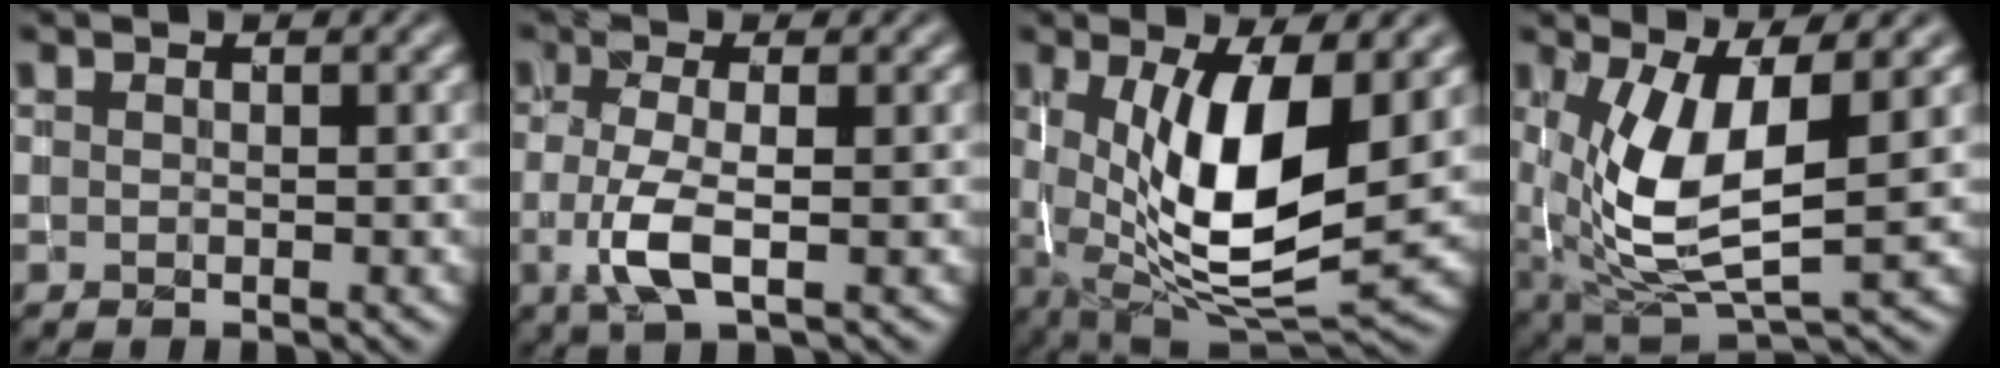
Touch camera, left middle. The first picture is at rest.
{"total": 3.5, "force": [-1.1, 0.9, 3.2], "torque": [-0.074, -0.008, -0.022]}
{"total": 10.3, "force": [0.6, 3.7, 9.6], "torque": [-0.169, -0.019, 0.017]}
{"total": 8.5, "force": [0.4, 3.4, 7.8], "torque": [-0.169, -0.016, 0.017]}